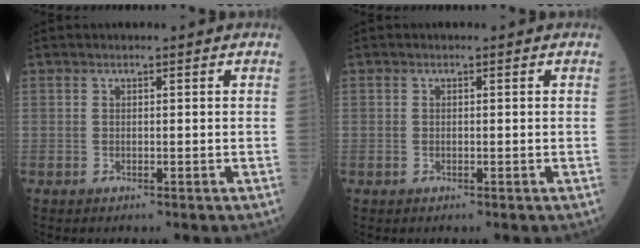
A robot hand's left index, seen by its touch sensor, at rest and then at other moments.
{"total": 0.0}